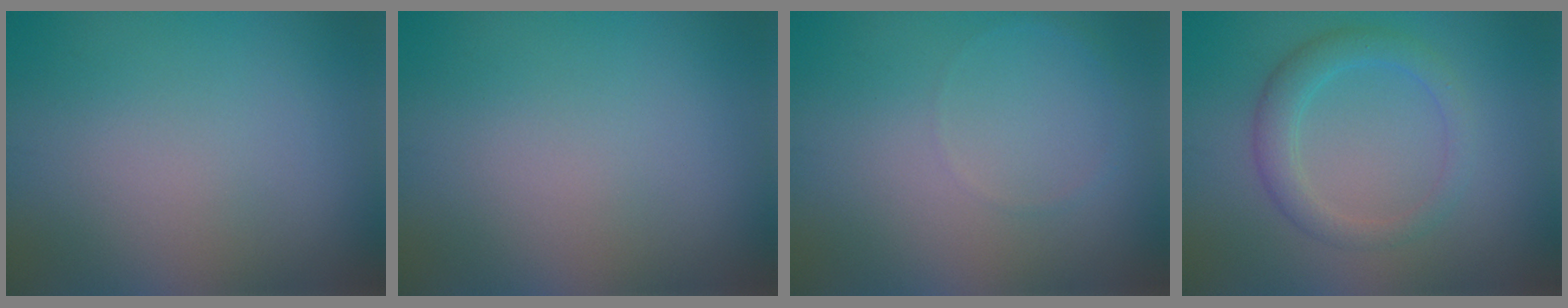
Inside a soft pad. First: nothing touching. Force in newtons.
{"total": 0.0}
{"total": 0.6, "press": 0.6, "slide": 0.1}
{"total": 3.1, "press": 3.1, "slide": 0.2}